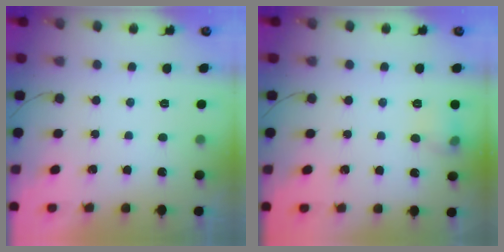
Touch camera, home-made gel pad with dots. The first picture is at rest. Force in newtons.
{"total": 6.6, "press": 6.4, "slide": 1.5}